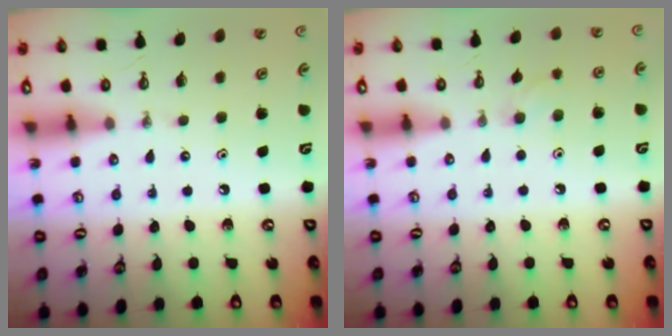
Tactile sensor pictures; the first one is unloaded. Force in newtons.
{"total": 5.3, "press": 5.1, "slide": 1.4}